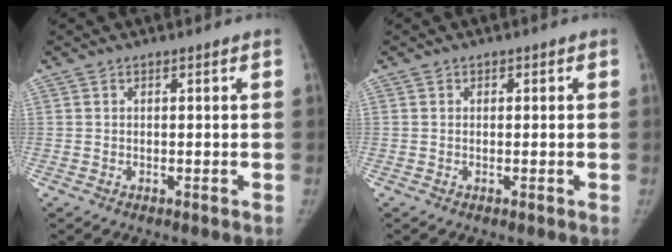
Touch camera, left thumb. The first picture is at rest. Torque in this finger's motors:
{"motor_torque": [-0.28, -0.06, -0.35, 0.29, -0.01]}